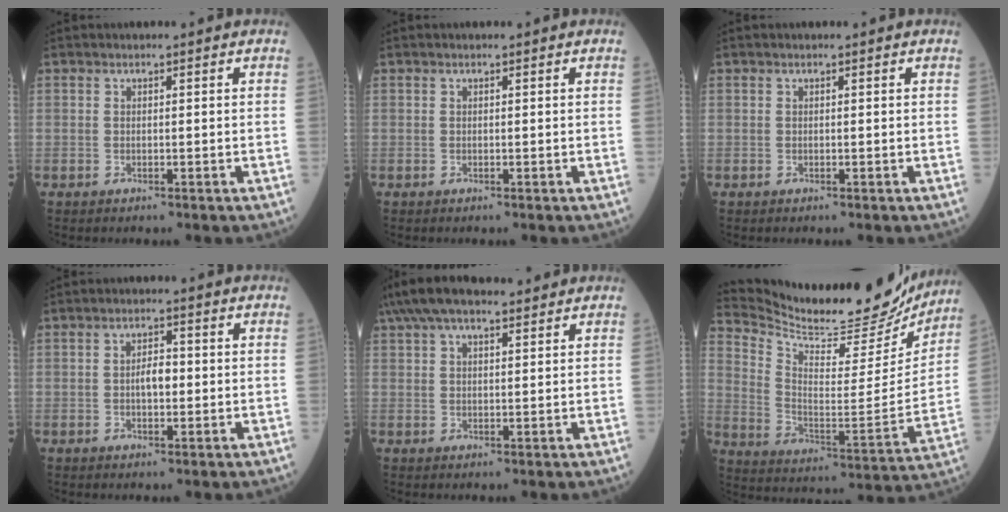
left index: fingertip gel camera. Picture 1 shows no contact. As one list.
[{"total": 0.0}, {"total": 0.0}, {"total": 3.1, "force": [-0.4, 1.4, 2.7], "torque": [-0.047, 0.003, -0.010]}, {"total": 9.1, "force": [6.9, 2.8, 5.2], "torque": [-0.100, 0.046, 0.121]}, {"total": 22.2, "force": [20.9, 4.4, 5.8], "torque": [-0.112, -0.055, 0.303]}]